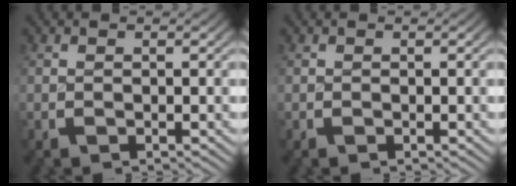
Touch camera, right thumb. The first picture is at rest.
{"total": 0.0}